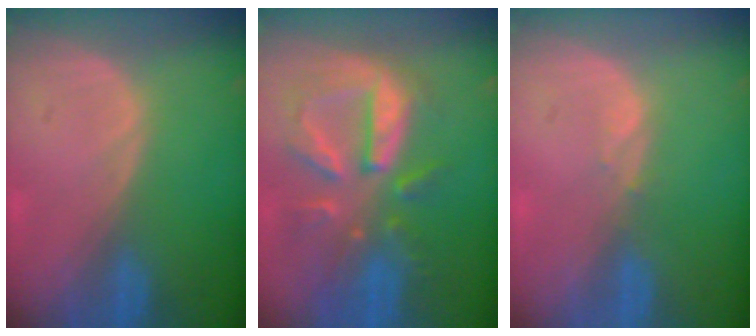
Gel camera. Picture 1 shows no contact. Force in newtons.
{"total": 10.6, "press": 9.3, "slide": 5.0}
{"total": 0.7, "press": 0.7, "slide": 0.2}